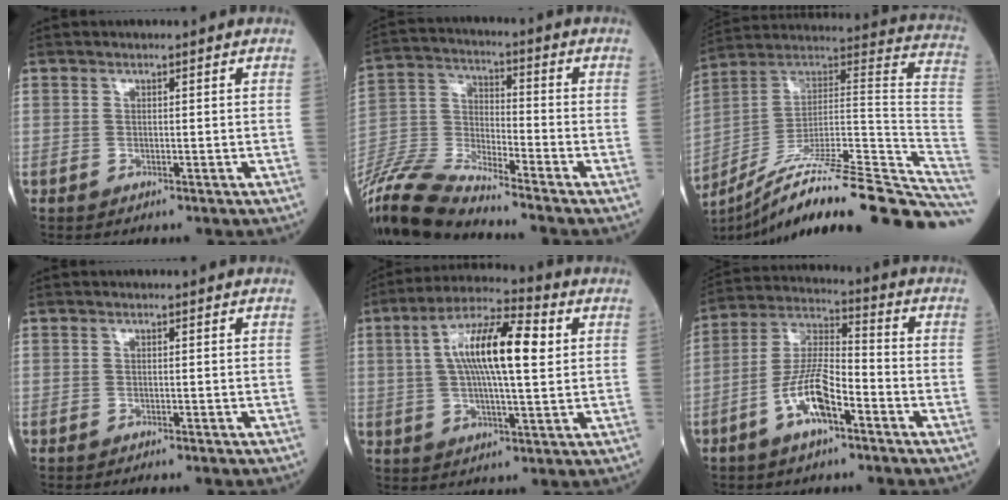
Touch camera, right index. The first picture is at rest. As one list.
[{"total": 12.6, "force": [-12.0, -0.3, 3.9], "torque": [-0.089, 0.001, -0.241]}, {"total": 30.4, "force": [-23.3, 1.1, 19.5], "torque": [-0.168, 0.018, -0.350]}, {"total": 2.1, "force": [-1.8, 0.1, 0.9], "torque": [-0.014, -0.003, -0.023]}, {"total": 13.2, "force": [2.7, 2.7, 12.6], "torque": [-0.231, 0.026, 0.041]}, {"total": 10.0, "force": [-4.7, 2.8, 8.4], "torque": [-0.175, 0.011, -0.091]}]